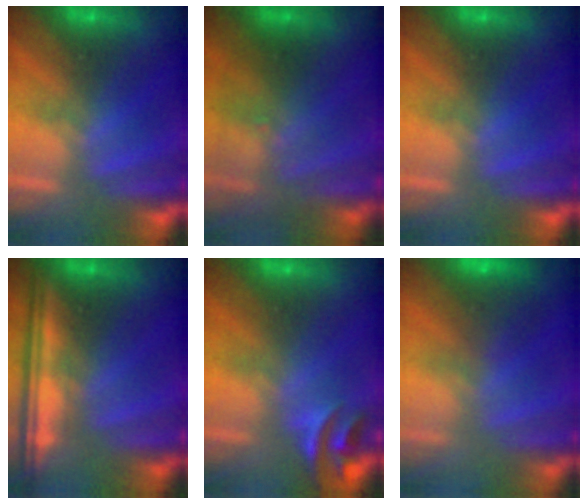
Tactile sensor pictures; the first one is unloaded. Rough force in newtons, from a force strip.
{"total": 2.7}
{"total": 0.0}
{"total": 6.7}
{"total": 2.9}
{"total": 7.5}